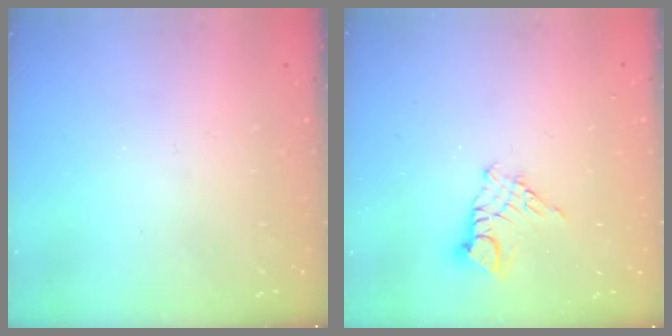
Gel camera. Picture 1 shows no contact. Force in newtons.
{"total": 7.8, "press": 7.8, "slide": 0.8}